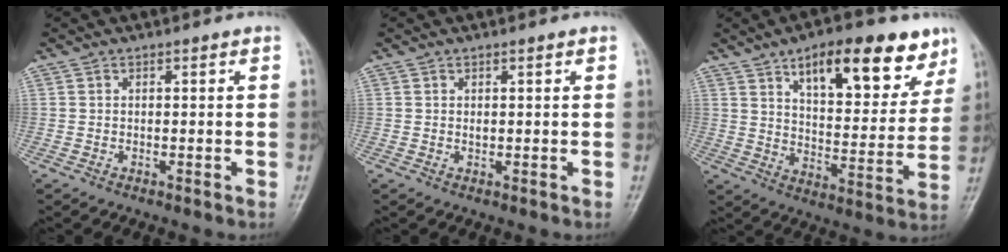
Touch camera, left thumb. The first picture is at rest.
{"total": 0.9, "force": [0.4, 0.4, 0.7], "torque": [-0.011, 0.000, 0.008]}
{"total": 19.3, "force": [11.3, 7.9, 13.4], "torque": [-0.143, -0.047, 0.171]}